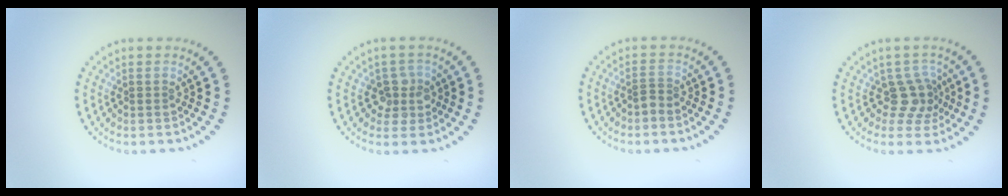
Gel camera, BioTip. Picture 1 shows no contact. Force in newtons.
{"total": 2.4, "press": 2.1, "slide": 1.2}
{"total": 0.8, "press": 0.5, "slide": 0.7}
{"total": 2.9, "press": 2.2, "slide": 1.8}